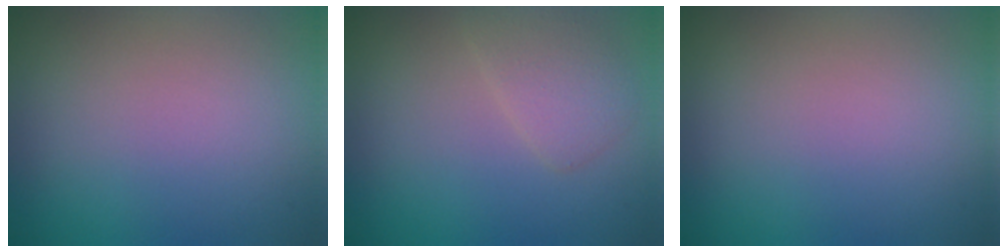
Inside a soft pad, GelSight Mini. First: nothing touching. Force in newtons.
{"total": 2.1, "press": 2.1, "slide": 0.1}
{"total": 0.0}